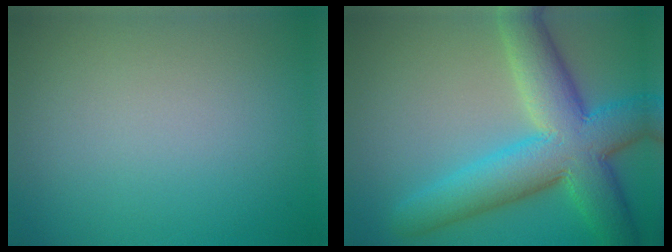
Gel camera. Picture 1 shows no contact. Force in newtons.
{"total": 10.1, "press": 10.1, "slide": 0.5}